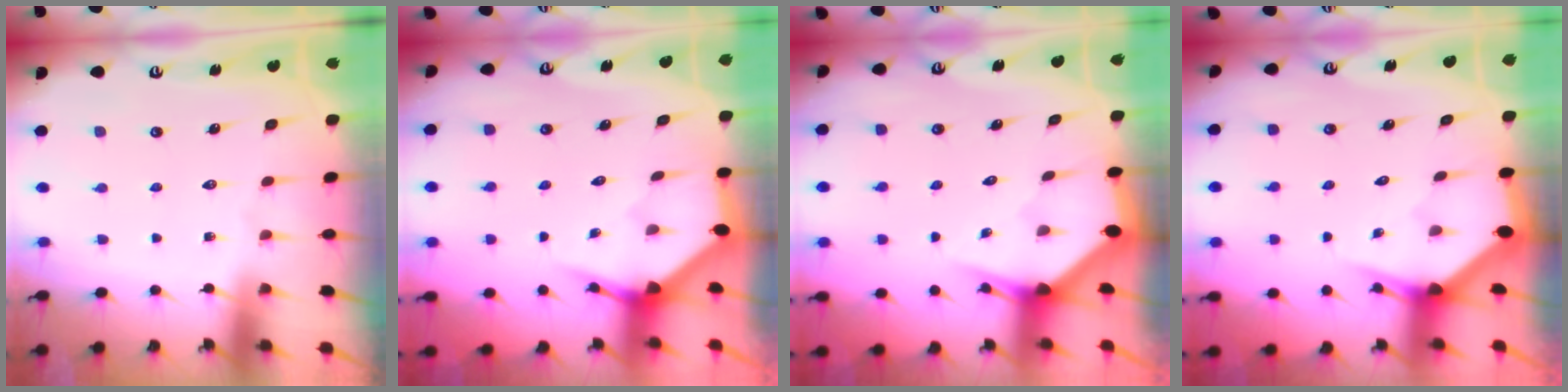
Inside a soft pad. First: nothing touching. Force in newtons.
{"total": 3.4, "press": 3.4, "slide": 0.2}
{"total": 2.9, "press": 2.9, "slide": 0.2}
{"total": 2.9, "press": 2.9, "slide": 0.0}